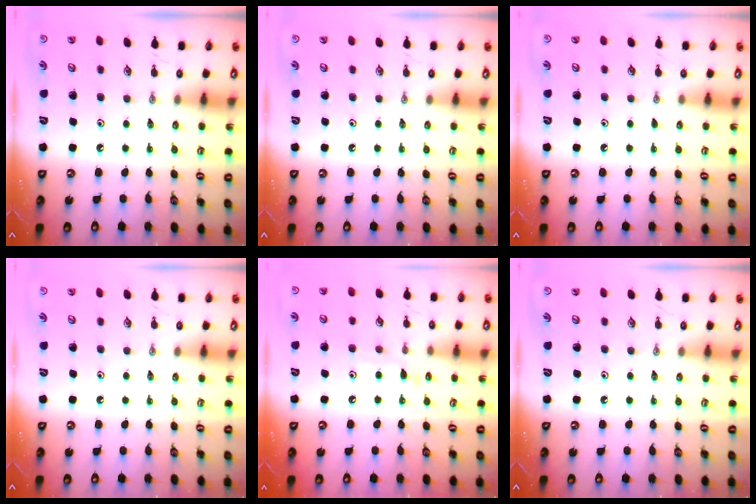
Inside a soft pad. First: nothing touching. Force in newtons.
{"total": 0.0}
{"total": 2.3, "press": 2.3, "slide": 0.2}
{"total": 0.0}
{"total": 7.9, "press": 7.9, "slide": 0.6}
{"total": 0.0}